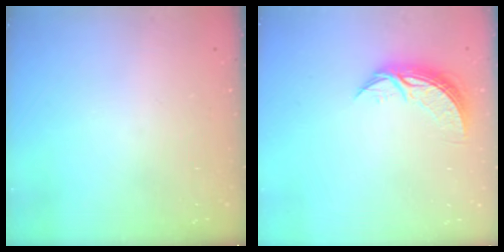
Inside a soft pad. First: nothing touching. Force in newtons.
{"total": 8.2, "press": 8.2, "slide": 0.3}